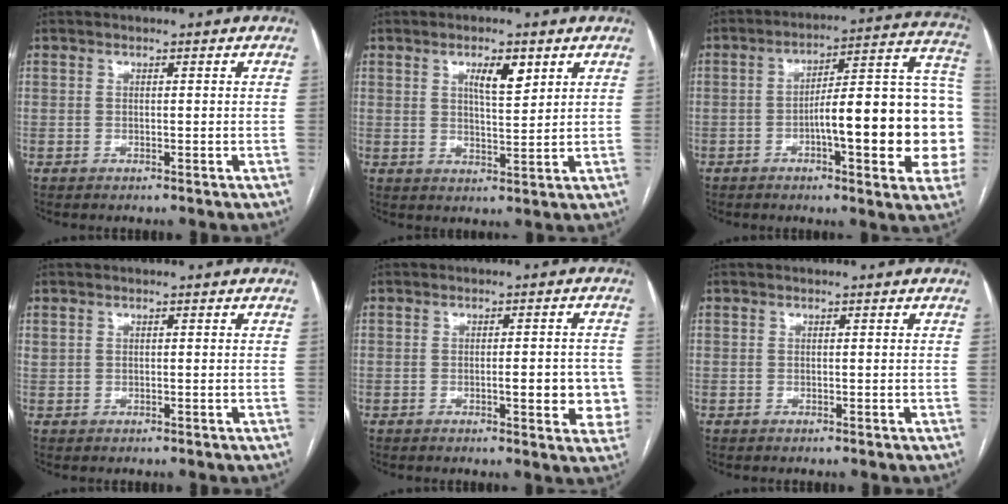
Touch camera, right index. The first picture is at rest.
{"total": 4.9, "force": [2.5, 1.3, 4.1], "torque": [-0.071, 0.001, 0.044]}
{"total": 21.2, "force": [-3.5, 4.0, 20.5], "torque": [-0.211, 0.041, -0.039]}
{"total": 0.7, "force": [0.6, 0.4, 0.2], "torque": [-0.005, 0.010, 0.013]}
{"total": 6.6, "force": [-1.2, 1.9, 6.2], "torque": [-0.068, 0.000, -0.015]}
{"total": 0.0}